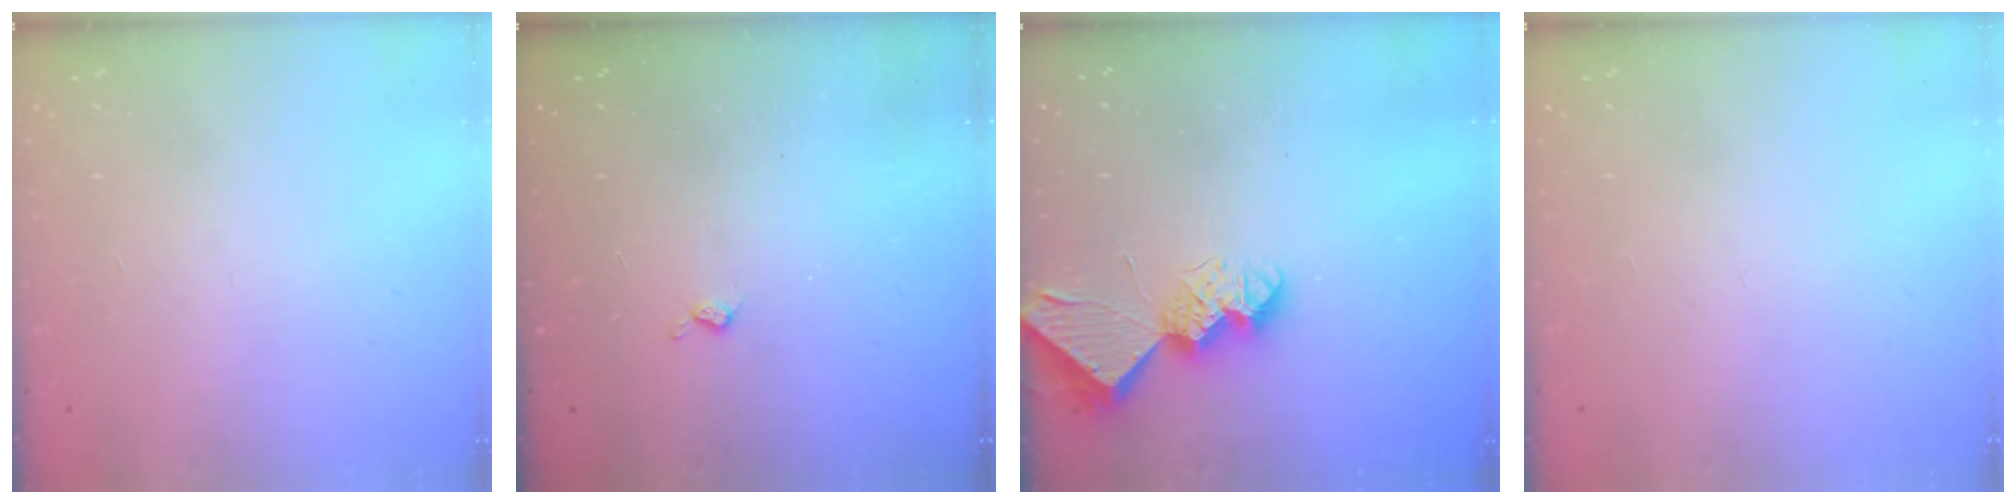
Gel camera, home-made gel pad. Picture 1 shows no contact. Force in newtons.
{"total": 2.8, "press": 2.7, "slide": 0.5}
{"total": 9.1, "press": 9.1, "slide": 0.4}
{"total": 0.0}